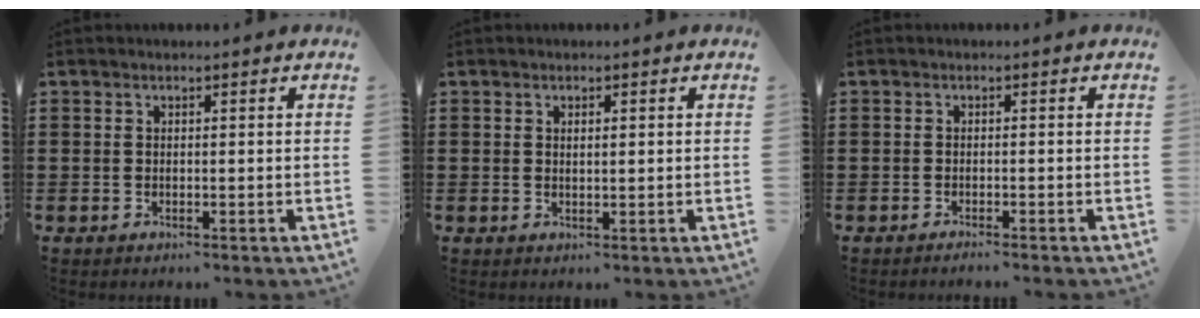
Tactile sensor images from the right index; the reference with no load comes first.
{"total": 0.9, "force": [0.3, 0.2, 0.8], "torque": [-0.016, -0.001, 0.006]}
{"total": 0.9, "force": [-0.9, -0.2, 0.2], "torque": [-0.005, -0.004, -0.017]}